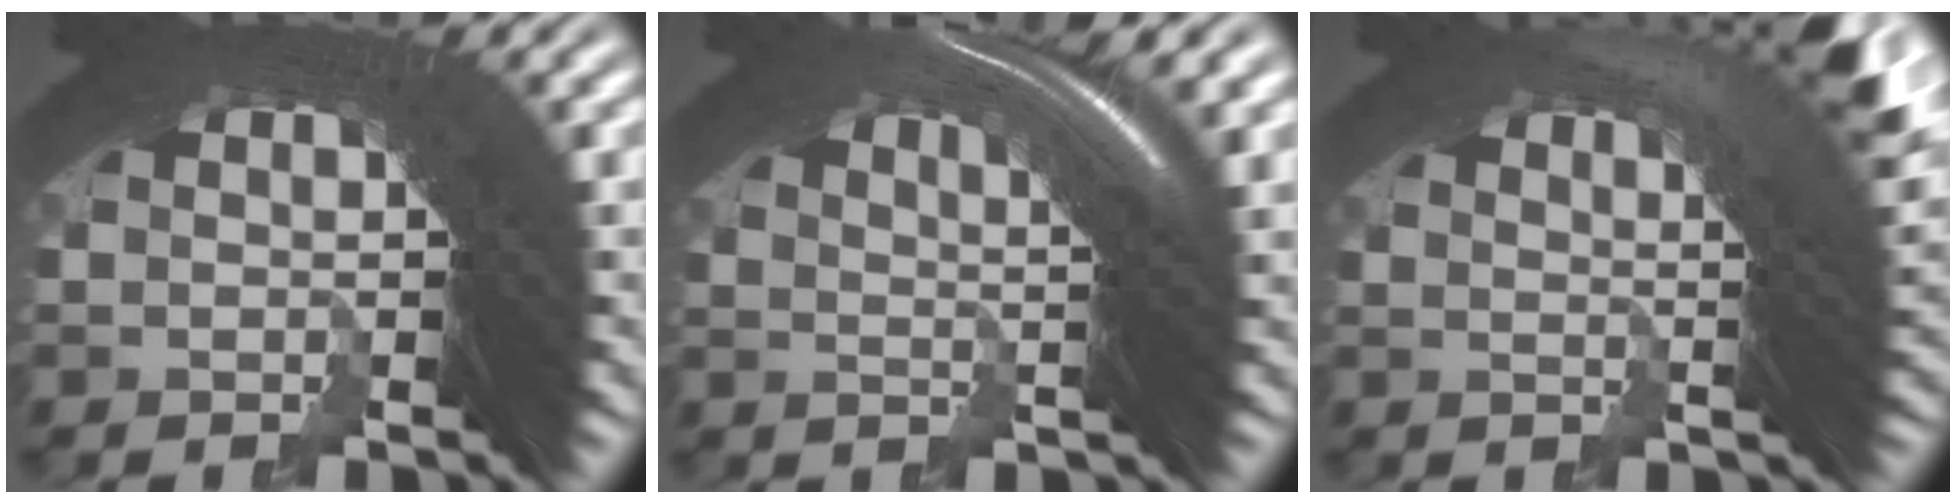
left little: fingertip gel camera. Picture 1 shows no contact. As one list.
[{"total": 8.0, "force": [3.2, 2.7, 6.8], "torque": [-0.114, 0.012, 0.038]}, {"total": 9.1, "force": [4.3, 3.0, 7.4], "torque": [-0.107, 0.015, 0.054]}]